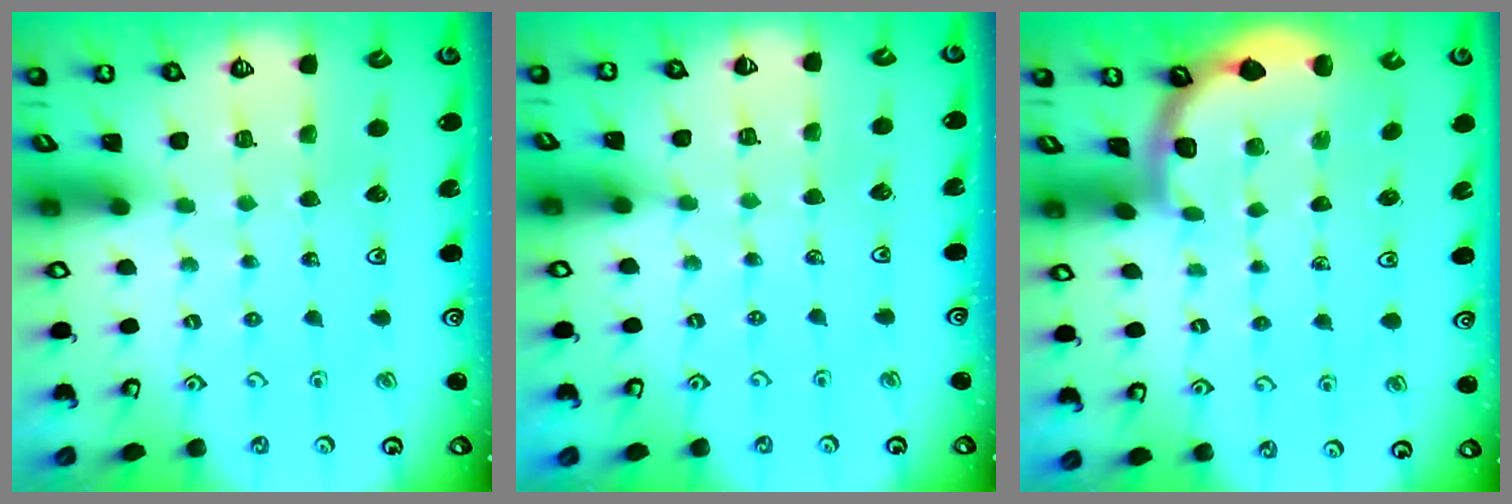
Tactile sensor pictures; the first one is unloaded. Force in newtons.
{"total": 2.5, "press": 2.5, "slide": 0.4}
{"total": 1.7, "press": 1.6, "slide": 0.1}